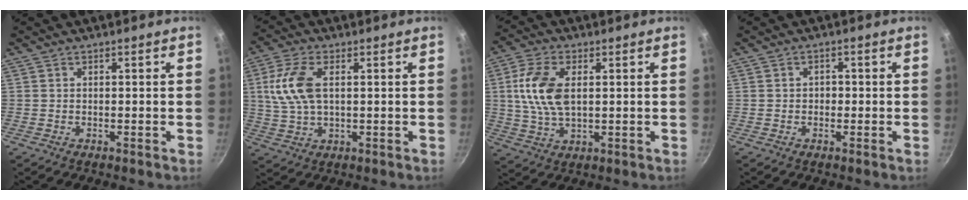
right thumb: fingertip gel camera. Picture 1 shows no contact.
{"total": 9.6, "force": [1.9, 5.0, 8.0], "torque": [-0.166, 0.008, 0.035]}
{"total": 10.6, "force": [1.8, 5.9, 8.7], "torque": [-0.168, 0.004, 0.033]}
{"total": 1.7, "force": [-0.2, 1.4, 0.9], "torque": [-0.008, 0.005, -0.005]}